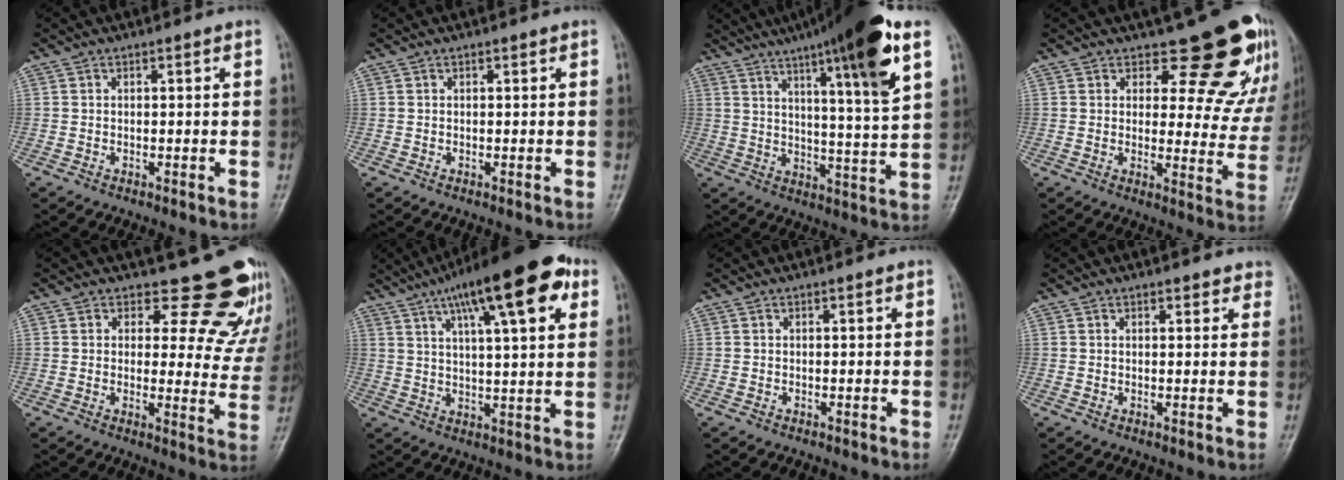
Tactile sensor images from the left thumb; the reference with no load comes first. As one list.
[{"total": 0.0}, {"total": 19.5, "force": [10.6, 1.9, 16.2], "torque": [-0.236, -0.035, 0.158]}, {"total": 13.8, "force": [10.9, 5.9, 5.8], "torque": [-0.013, -0.084, 0.119]}, {"total": 14.7, "force": [13.0, 6.2, 2.9], "torque": [0.027, -0.107, 0.127]}, {"total": 19.2, "force": [9.5, 5.3, 15.8], "torque": [-0.221, 0.000, 0.140]}, {"total": 0.0}, {"total": 2.6, "force": [2.2, 1.2, 0.7], "torque": [0.022, -0.005, 0.017]}]